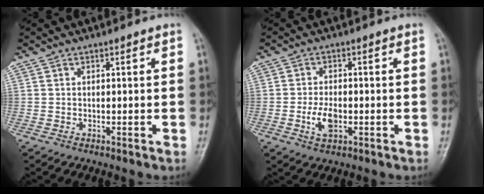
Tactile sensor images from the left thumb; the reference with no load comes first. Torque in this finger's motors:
{"motor_torque": [-0.39, 0.64, 0.15, 0.02, 0.02]}